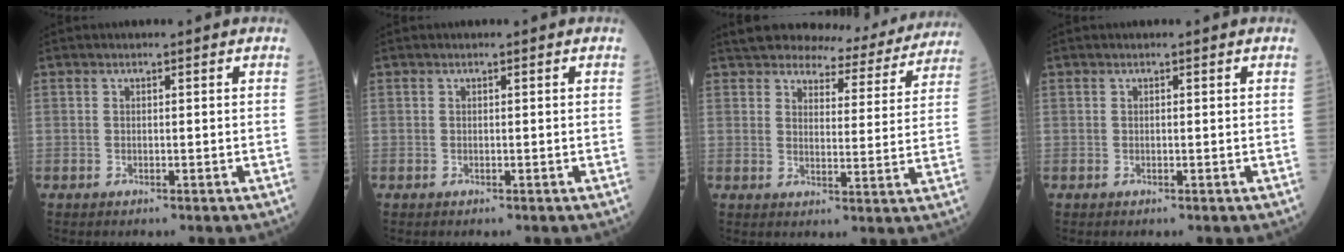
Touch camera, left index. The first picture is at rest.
{"total": 0.0}
{"total": 14.1, "force": [13.2, 3.5, 3.4], "torque": [-0.026, -0.010, 0.148]}
{"total": 0.0}